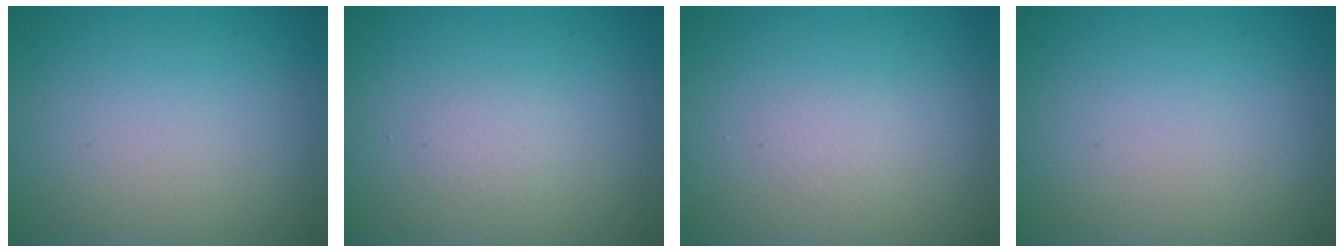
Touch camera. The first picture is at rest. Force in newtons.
{"total": 0.8, "press": 0.8, "slide": 0.0}
{"total": 0.6, "press": 0.6, "slide": 0.0}
{"total": 0.0}